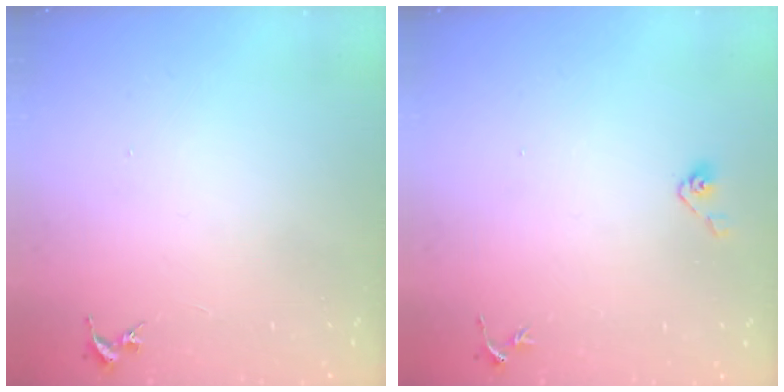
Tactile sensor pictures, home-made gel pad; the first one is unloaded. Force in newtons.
{"total": 4.1, "press": 3.9, "slide": 1.2}